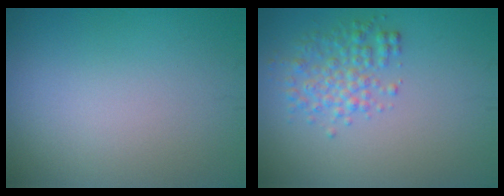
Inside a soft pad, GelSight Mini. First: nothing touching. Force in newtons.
{"total": 3.0, "press": 3.0, "slide": 0.1}